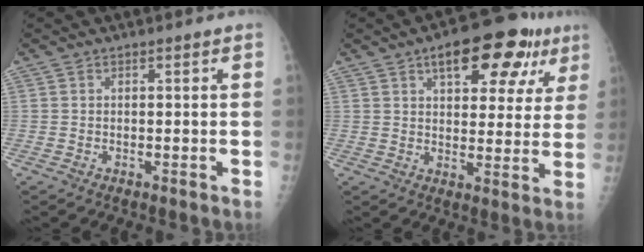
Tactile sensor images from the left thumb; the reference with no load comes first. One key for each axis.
{"total": 16.1, "fx": 8.3, "fy": 7.4, "fz": 11.6, "tx": -0.113, "ty": -0.008, "tz": 0.109}